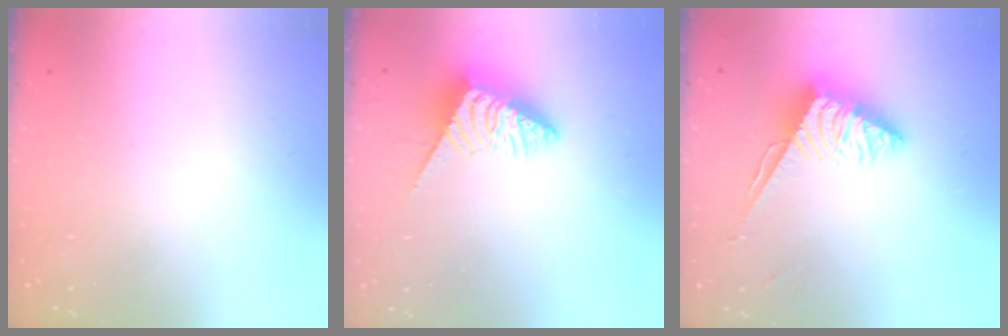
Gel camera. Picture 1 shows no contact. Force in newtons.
{"total": 4.9, "press": 4.9, "slide": 0.4}
{"total": 6.2, "press": 6.2, "slide": 0.4}